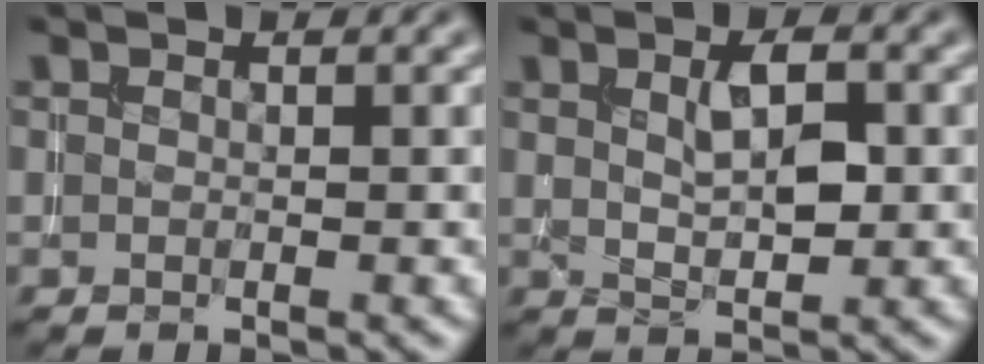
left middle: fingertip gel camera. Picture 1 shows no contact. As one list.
[{"total": 2.9, "force": [1.0, 1.1, 2.5], "torque": [-0.047, 0.004, 0.019]}]